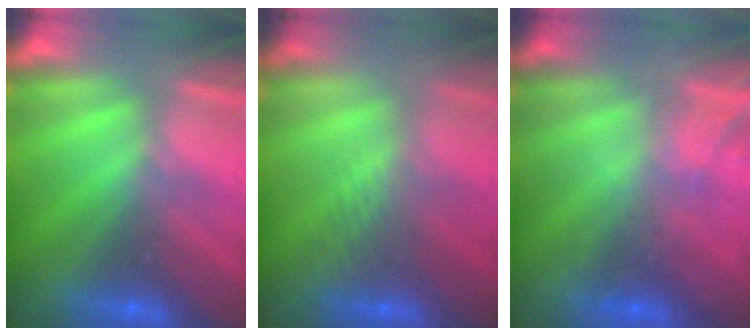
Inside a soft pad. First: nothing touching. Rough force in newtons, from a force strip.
{"total": 2.4}
{"total": 2.3}